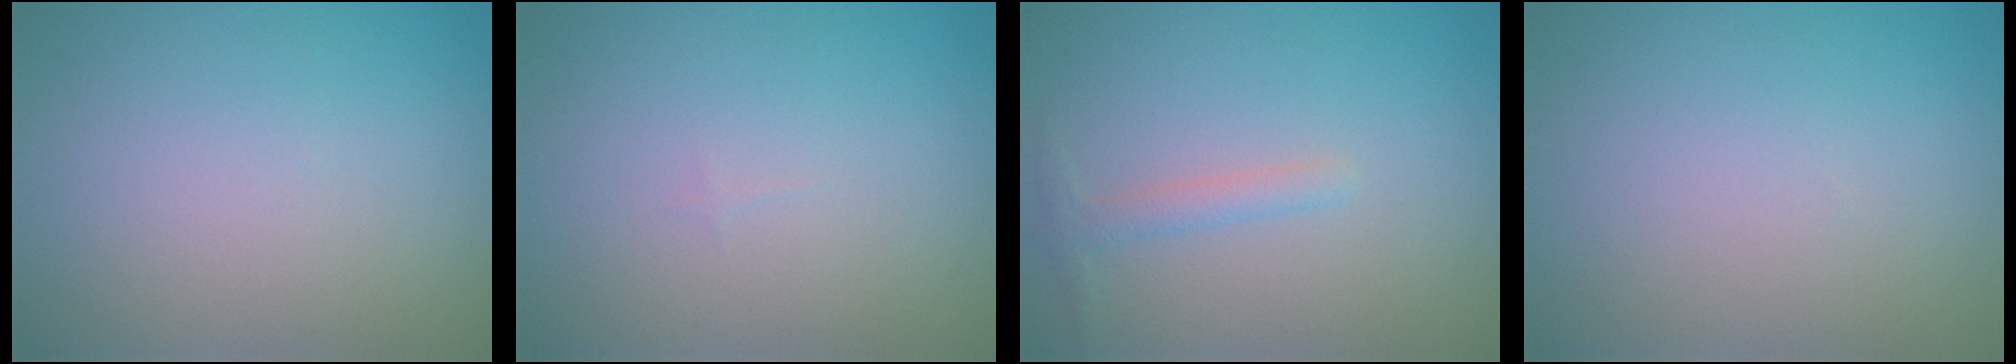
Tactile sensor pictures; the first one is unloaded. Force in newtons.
{"total": 0.0}
{"total": 1.5, "press": 1.5, "slide": 0.0}
{"total": 0.0}